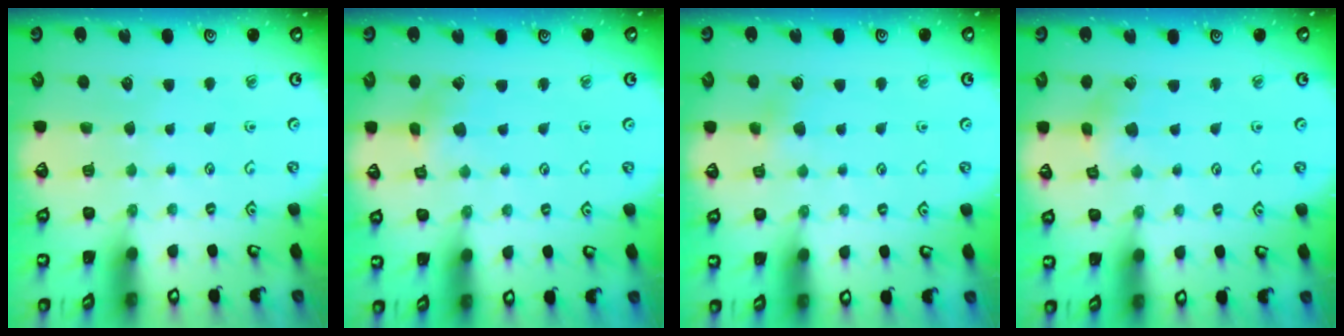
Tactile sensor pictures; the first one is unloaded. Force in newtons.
{"total": 2.9, "press": 2.8, "slide": 0.3}
{"total": 3.8, "press": 3.8, "slide": 0.5}
{"total": 2.9, "press": 2.8, "slide": 0.3}